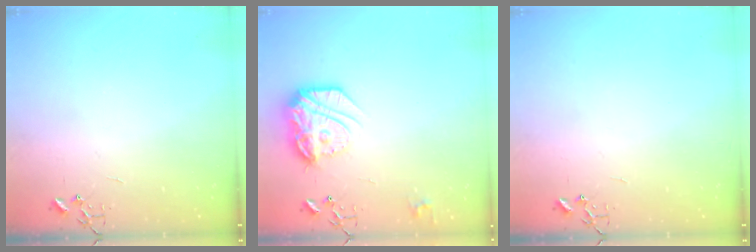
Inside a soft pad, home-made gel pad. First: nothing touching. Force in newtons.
{"total": 19.0, "press": 19.0, "slide": 1.7}
{"total": 0.0}